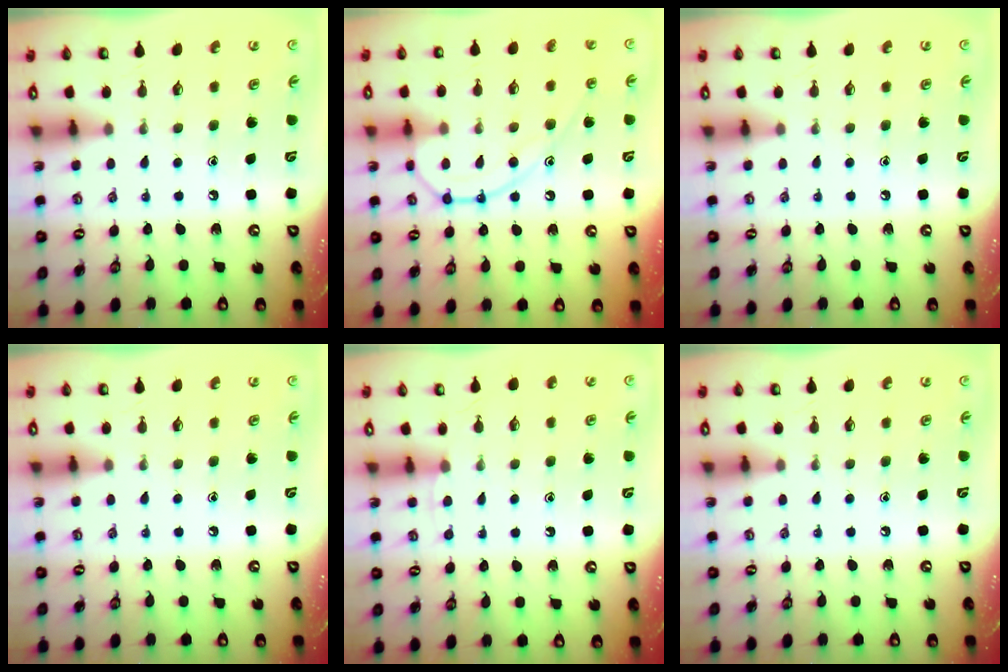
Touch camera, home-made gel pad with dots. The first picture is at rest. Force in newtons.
{"total": 12.1, "press": 12.1, "slide": 1.2}
{"total": 0.0}
{"total": 0.0}
{"total": 3.5, "press": 3.5, "slide": 0.4}
{"total": 0.0}